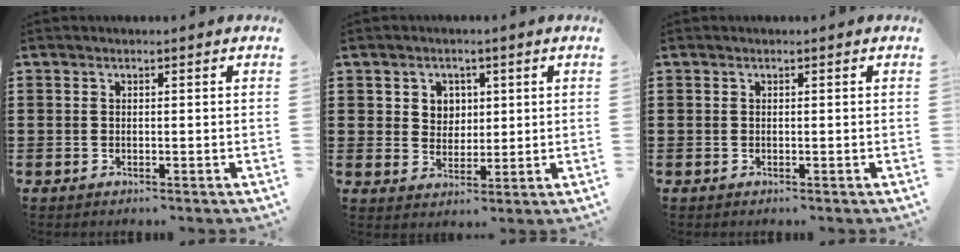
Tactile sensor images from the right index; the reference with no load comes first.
{"total": 3.6, "force": [1.5, 3.2, 0.6], "torque": [-0.020, 0.010, 0.024]}
{"total": 0.0}